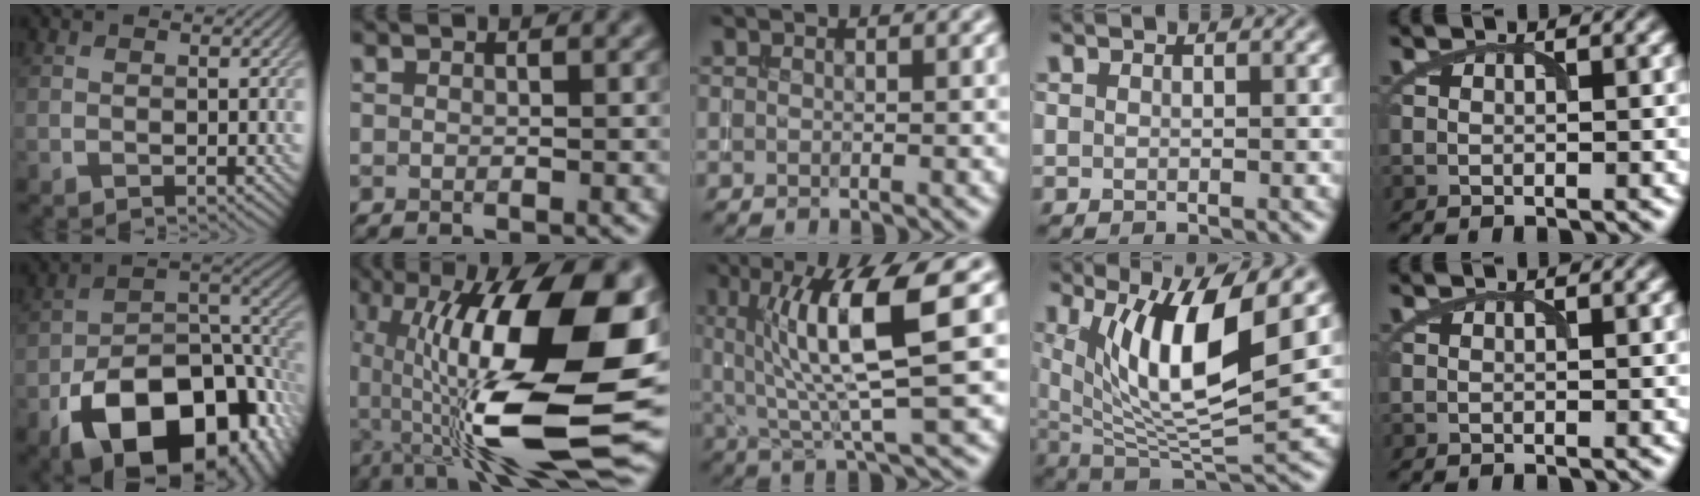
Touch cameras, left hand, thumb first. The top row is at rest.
{"thumb": {"total": 18.5, "force": [-9.5, 10.5, 11.9], "torque": [-0.175, -0.047, -0.145]}, "index": {"total": 17.0, "force": [-2.0, 5.4, 16.0], "torque": [-0.276, 0.023, -0.042]}, "middle": {"total": 9.4, "force": [2.2, 2.0, 8.9], "torque": [-0.134, -0.006, 0.038]}, "ring": {"total": 10.3, "force": [3.5, 2.8, 9.3], "torque": [-0.158, -0.012, 0.068]}}